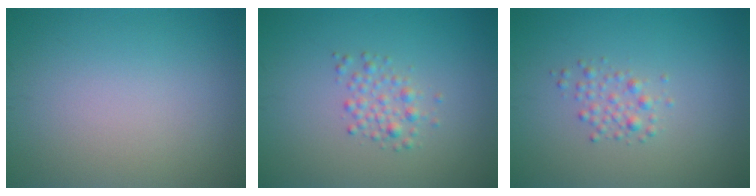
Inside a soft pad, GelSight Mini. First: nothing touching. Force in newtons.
{"total": 1.8, "press": 1.8, "slide": 0.0}
{"total": 1.5, "press": 1.5, "slide": 0.0}